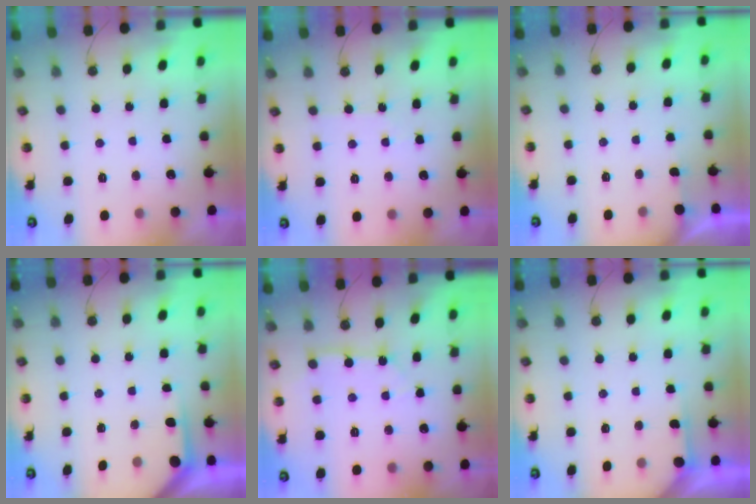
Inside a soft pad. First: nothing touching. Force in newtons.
{"total": 2.2, "press": 2.1, "slide": 0.4}
{"total": 1.3, "press": 1.2, "slide": 0.2}
{"total": 2.2, "press": 2.2, "slide": 0.3}
{"total": 3.1, "press": 3.1, "slide": 0.2}
{"total": 3.9, "press": 3.9, "slide": 0.4}